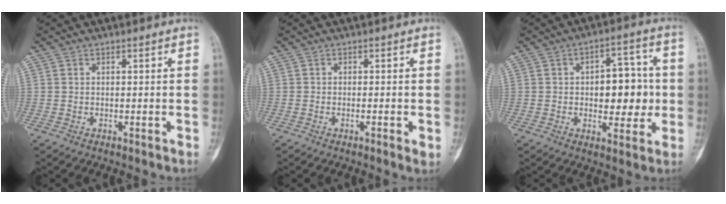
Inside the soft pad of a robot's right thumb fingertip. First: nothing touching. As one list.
[{"total": 1.8, "force": [-0.5, 0.4, 1.7], "torque": [-0.033, -0.005, -0.009]}, {"total": 11.6, "force": [-0.2, 6.8, 9.4], "torque": [-0.083, 0.017, 0.000]}]